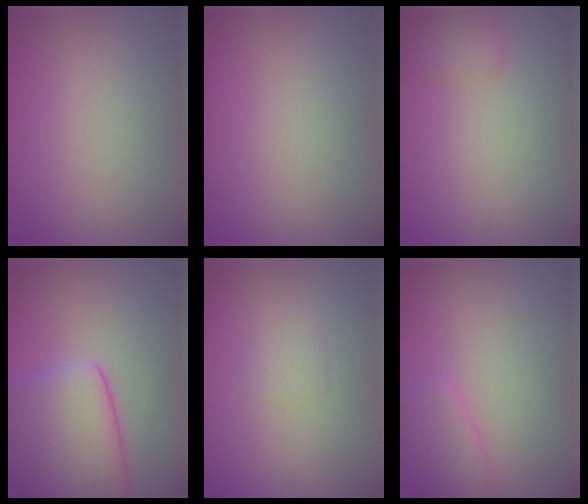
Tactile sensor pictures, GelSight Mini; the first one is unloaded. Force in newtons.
{"total": 0.0}
{"total": 1.6, "press": 1.6, "slide": 0.1}
{"total": 8.8, "press": 8.7, "slide": 0.4}
{"total": 0.9, "press": 0.9, "slide": 0.1}
{"total": 2.3, "press": 2.3, "slide": 0.2}